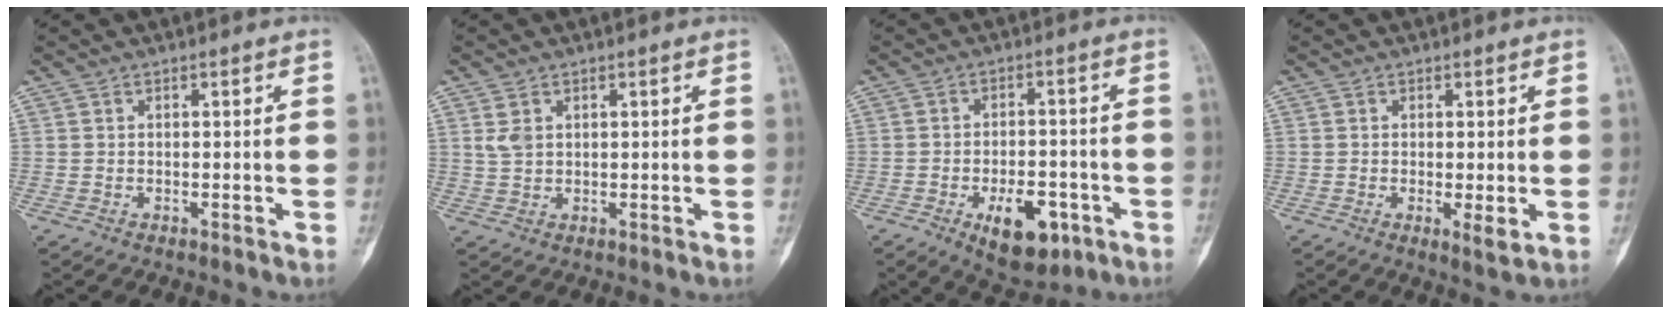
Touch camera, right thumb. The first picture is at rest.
{"total": 2.7, "force": [1.1, 1.8, 1.7], "torque": [-0.033, 0.001, 0.029]}
{"total": 12.1, "force": [-5.4, 6.4, 8.8], "torque": [-0.101, 0.022, -0.072]}
{"total": 2.9, "force": [-0.5, 0.7, 2.8], "torque": [-0.046, -0.010, -0.010]}